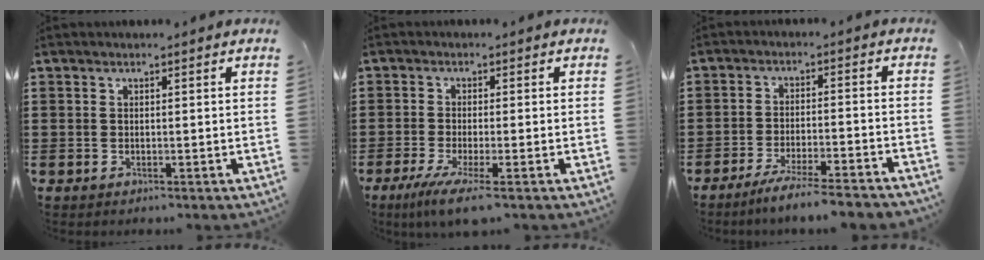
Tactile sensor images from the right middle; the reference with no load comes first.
{"total": 4.5, "force": [-2.5, 0.0, 3.7], "torque": [-0.076, -0.020, -0.042]}
{"total": 5.1, "force": [-4.6, -0.4, 2.2], "torque": [-0.049, -0.016, -0.089]}